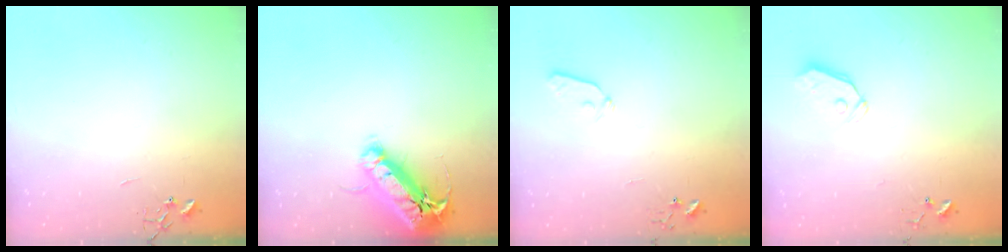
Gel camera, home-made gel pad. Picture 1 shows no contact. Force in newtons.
{"total": 18.8, "press": 18.4, "slide": 3.8}
{"total": 6.0, "press": 5.9, "slide": 0.9}
{"total": 4.8, "press": 4.8, "slide": 0.4}